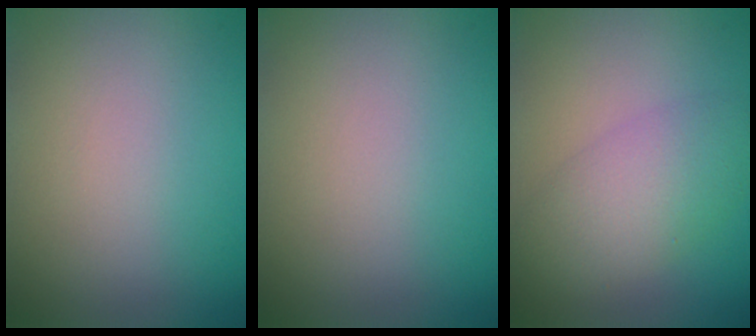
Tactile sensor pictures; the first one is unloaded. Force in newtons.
{"total": 0.0}
{"total": 4.6, "press": 4.6, "slide": 0.3}